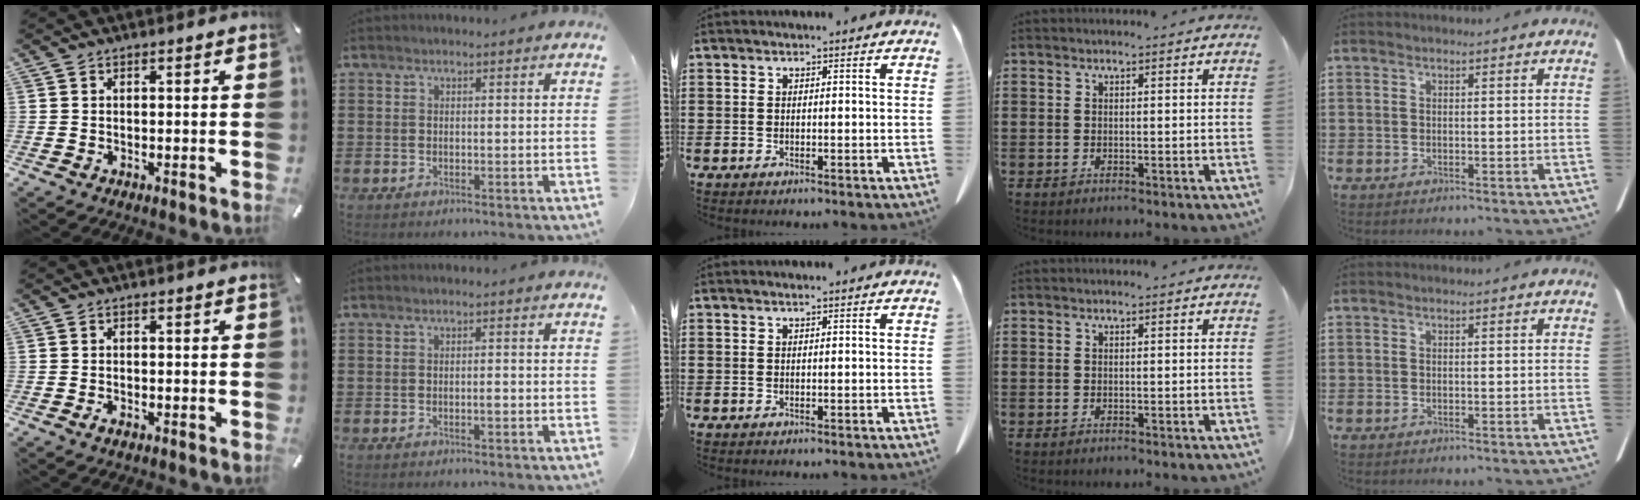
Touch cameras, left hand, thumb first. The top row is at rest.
{"thumb": {"total": 1.3, "force": [-0.7, 0.6, 0.8], "torque": [-0.017, 0.000, -0.013]}, "index": {"total": 1.1, "force": [-0.3, 0.2, 1.0], "torque": [-0.020, -0.002, -0.004]}, "middle": {"total": 0.5, "force": [0.4, 0.0, 0.4], "torque": [-0.008, 0.001, 0.007]}}